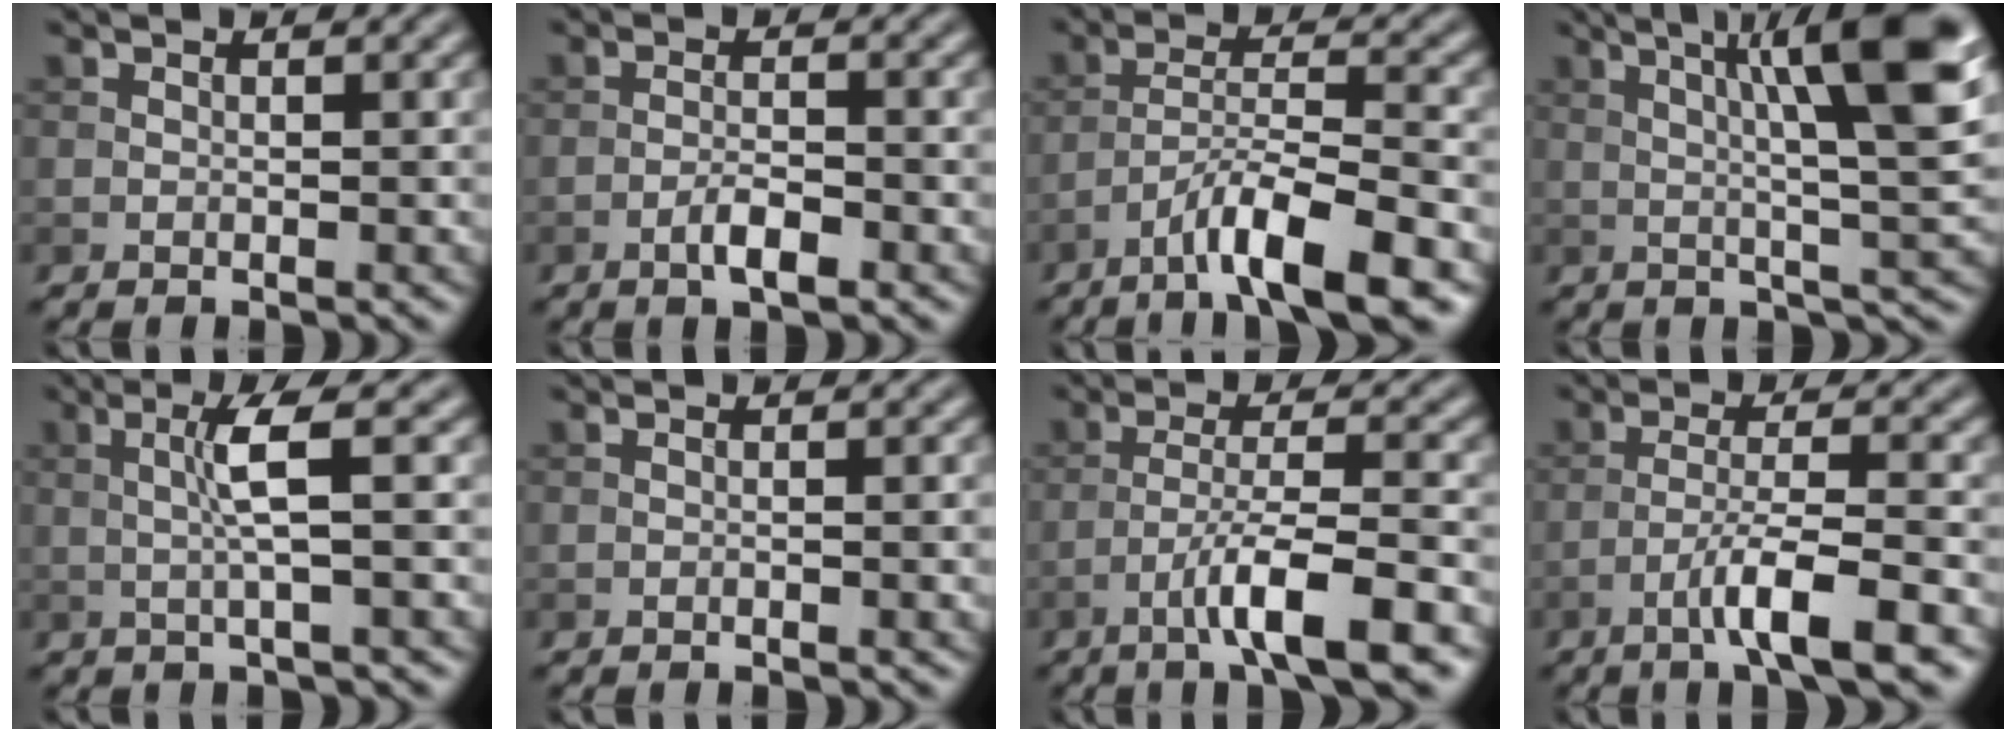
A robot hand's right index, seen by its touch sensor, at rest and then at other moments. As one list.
[{"total": 2.4, "force": [-1.3, 0.6, 2.0], "torque": [-0.037, 0.003, -0.026]}, {"total": 7.8, "force": [-4.9, 1.3, 5.9], "torque": [-0.094, 0.009, -0.085]}, {"total": 10.7, "force": [2.8, 2.1, 10.1], "torque": [-0.133, 0.013, 0.039]}, {"total": 3.4, "force": [0.3, 0.2, 3.4], "torque": [-0.067, 0.004, 0.004]}, {"total": 1.4, "force": [-0.3, 0.3, 1.4], "torque": [-0.019, -0.002, -0.006]}, {"total": 7.2, "force": [-3.9, 1.1, 6.0], "torque": [-0.096, 0.010, -0.067]}, {"total": 6.0, "force": [-3.2, 0.8, 5.1], "torque": [-0.081, 0.007, -0.059]}]